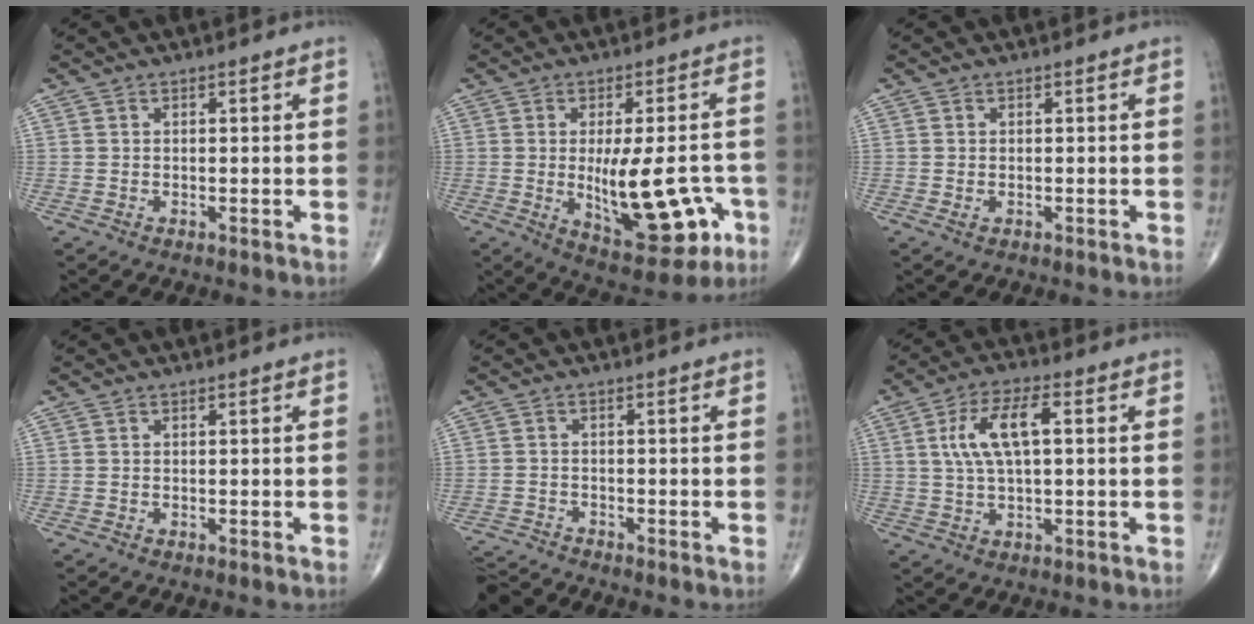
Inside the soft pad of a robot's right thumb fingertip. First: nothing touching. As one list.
[{"total": 16.4, "force": [-3.6, 6.6, 14.5], "torque": [-0.188, 0.001, -0.034]}, {"total": 0.8, "force": [-0.2, 0.5, 0.5], "torque": [-0.014, 0.002, -0.001]}, {"total": 0.0}, {"total": 4.7, "force": [-4.7, -0.4, -0.4], "torque": [-0.012, 0.006, -0.090]}, {"total": 9.3, "force": [1.7, 3.5, 8.5], "torque": [-0.171, 0.018, 0.030]}]